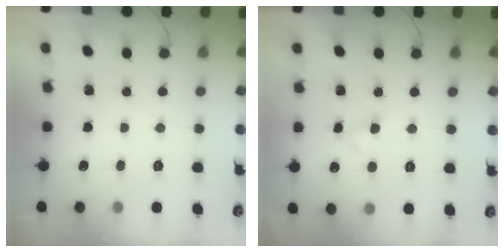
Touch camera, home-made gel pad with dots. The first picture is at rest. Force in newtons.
{"total": 1.6, "press": 1.4, "slide": 0.9}